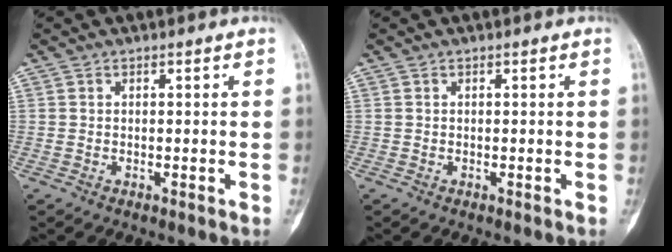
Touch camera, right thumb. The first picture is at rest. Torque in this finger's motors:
{"motor_torque": [0.00, 0.00, 0.04, -0.04, 0.00]}